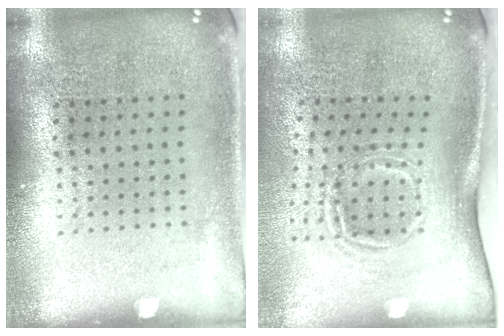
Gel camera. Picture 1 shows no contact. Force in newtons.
{"total": 1.8, "press": 1.2, "slide": 1.4}